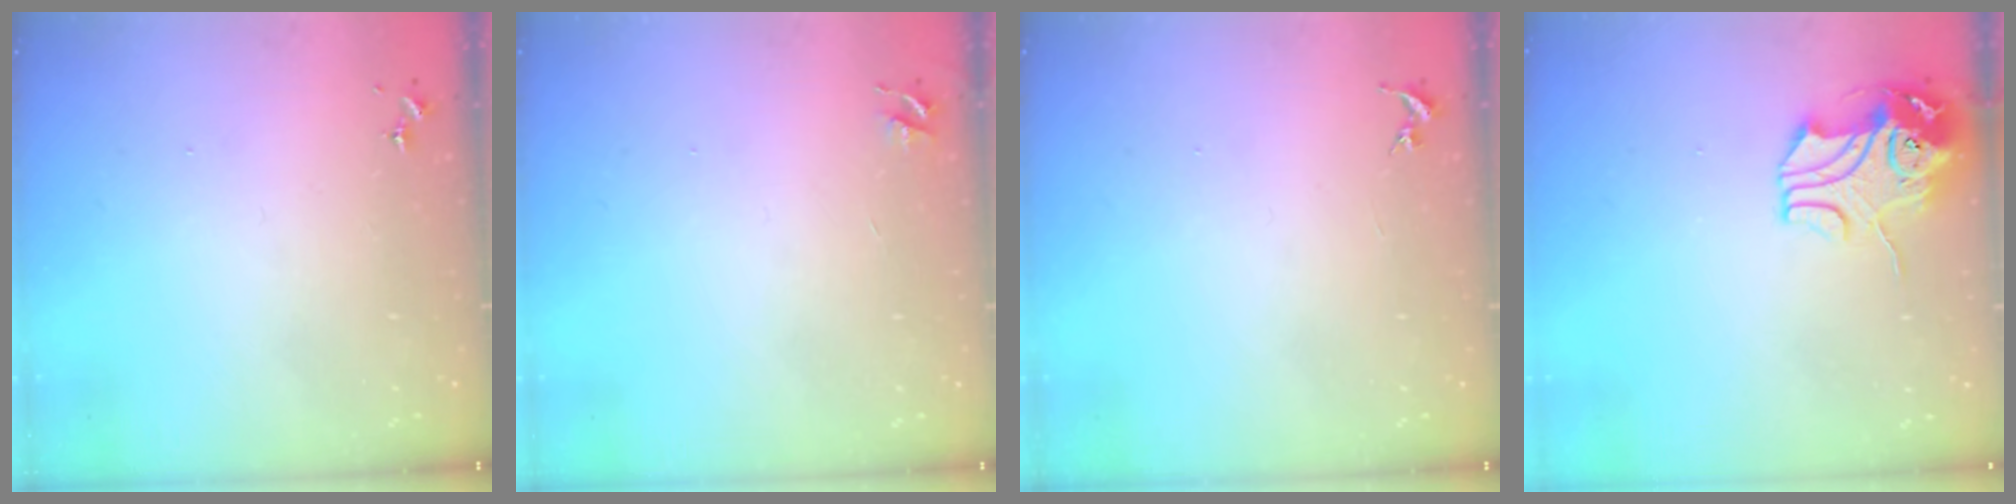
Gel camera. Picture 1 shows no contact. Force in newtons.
{"total": 3.5, "press": 3.5, "slide": 0.4}
{"total": 0.0}
{"total": 11.3, "press": 11.1, "slide": 1.8}